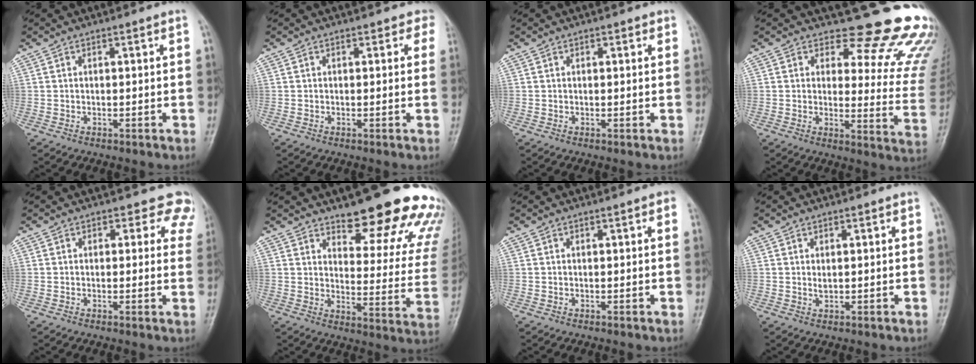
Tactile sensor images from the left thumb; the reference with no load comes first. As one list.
[{"total": 1.9, "force": [1.2, 1.4, 0.4], "torque": [0.021, -0.004, -0.006]}, {"total": 1.0, "force": [0.6, 0.7, 0.4], "torque": [0.004, -0.001, 0.003]}, {"total": 18.4, "force": [15.5, 6.9, 7.0], "torque": [-0.029, -0.136, 0.161]}, {"total": 6.2, "force": [4.8, 3.8, 0.7], "torque": [0.045, -0.017, 0.025]}, {"total": 22.5, "force": [16.9, 7.1, 13.0], "torque": [-0.121, -0.104, 0.206]}, {"total": 1.2, "force": [0.5, 0.4, 1.0], "torque": [-0.011, 0.002, 0.003]}, {"total": 1.3, "force": [0.4, 0.7, 1.0], "torque": [-0.013, -0.004, 0.009]}]